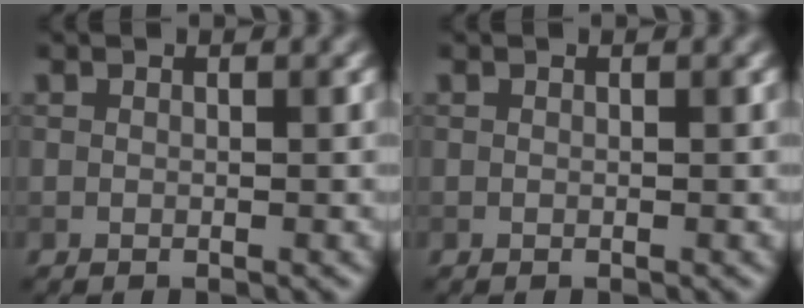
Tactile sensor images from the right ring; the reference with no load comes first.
{"total": 0.0}